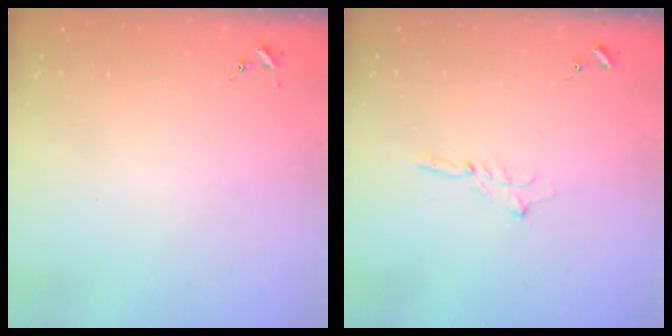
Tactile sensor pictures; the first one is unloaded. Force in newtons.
{"total": 2.3, "press": 2.3, "slide": 0.2}